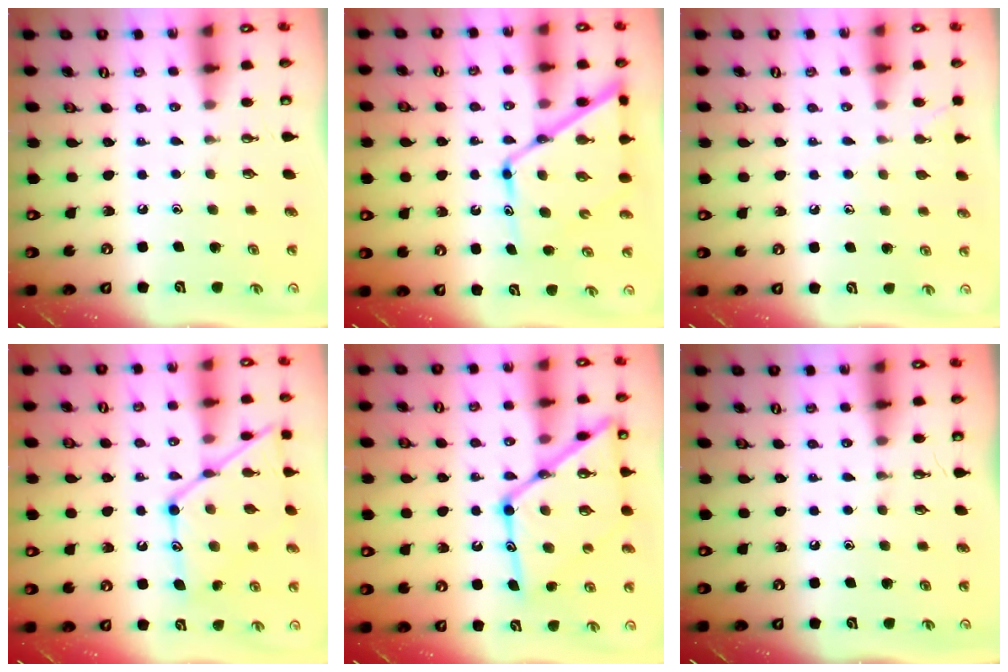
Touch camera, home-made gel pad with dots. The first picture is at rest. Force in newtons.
{"total": 15.6, "press": 15.5, "slide": 1.2}
{"total": 5.6, "press": 5.5, "slide": 0.6}
{"total": 17.3, "press": 17.2, "slide": 1.2}
{"total": 21.8, "press": 21.7, "slide": 2.0}
{"total": 0.0}